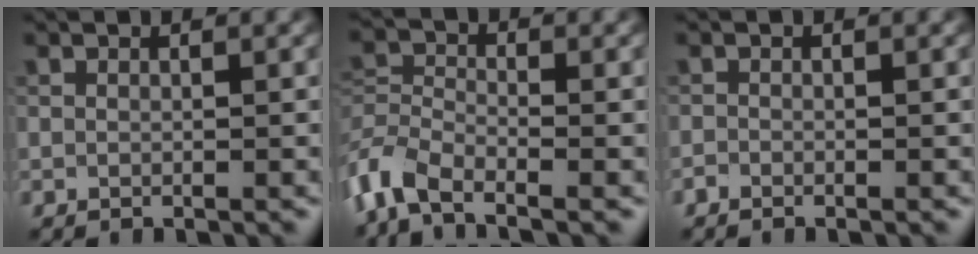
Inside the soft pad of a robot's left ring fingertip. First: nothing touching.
{"total": 5.0, "force": [-3.8, 1.9, 2.7], "torque": [-0.064, -0.005, -0.088]}
{"total": 0.5, "force": [-0.5, 0.2, 0.0], "torque": [0.001, -0.002, -0.011]}